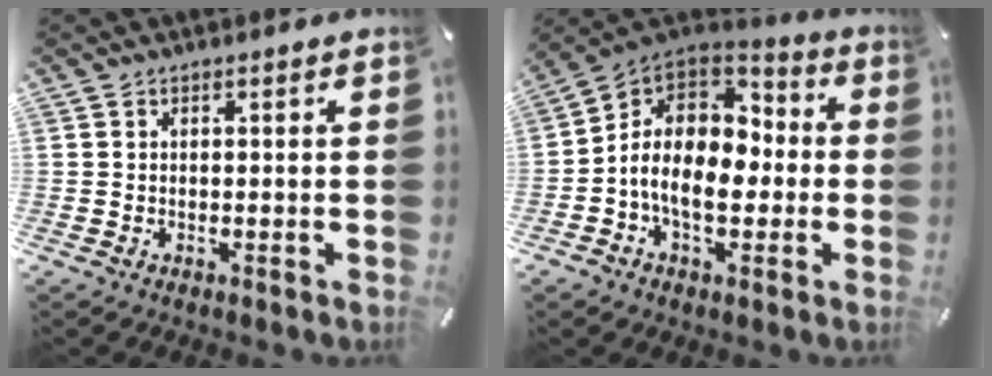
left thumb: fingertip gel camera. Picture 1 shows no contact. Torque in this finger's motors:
{"motor_torque": [1.74, 3.26, 1.50, 1.01, 0.28]}